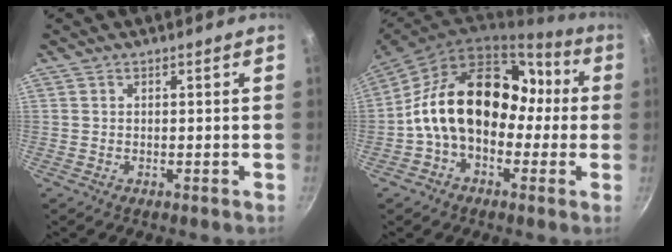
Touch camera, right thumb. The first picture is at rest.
{"total": 20.1, "force": [-0.3, 14.4, 13.9], "torque": [-0.187, 0.064, -0.015]}